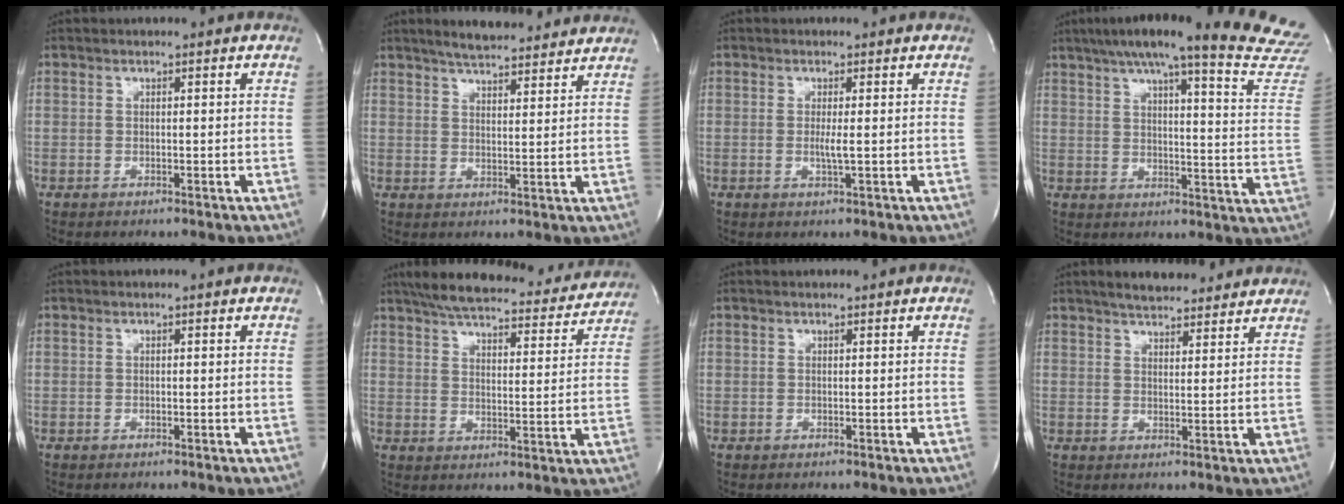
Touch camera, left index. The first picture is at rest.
{"total": 11.2, "force": [9.9, 2.1, 4.8], "torque": [-0.070, 0.013, 0.134]}
{"total": 1.8, "force": [-0.1, -0.2, 1.8], "torque": [-0.041, -0.004, -0.003]}
{"total": 28.4, "force": [25.0, 0.6, 13.5], "torque": [-0.182, -0.074, 0.295]}
{"total": 0.0}
{"total": 24.0, "force": [21.5, 5.0, 9.3], "torque": [-0.153, -0.004, 0.277]}
{"total": 0.0}
{"total": 9.8, "force": [8.5, 2.5, 4.0], "torque": [-0.056, 0.015, 0.116]}